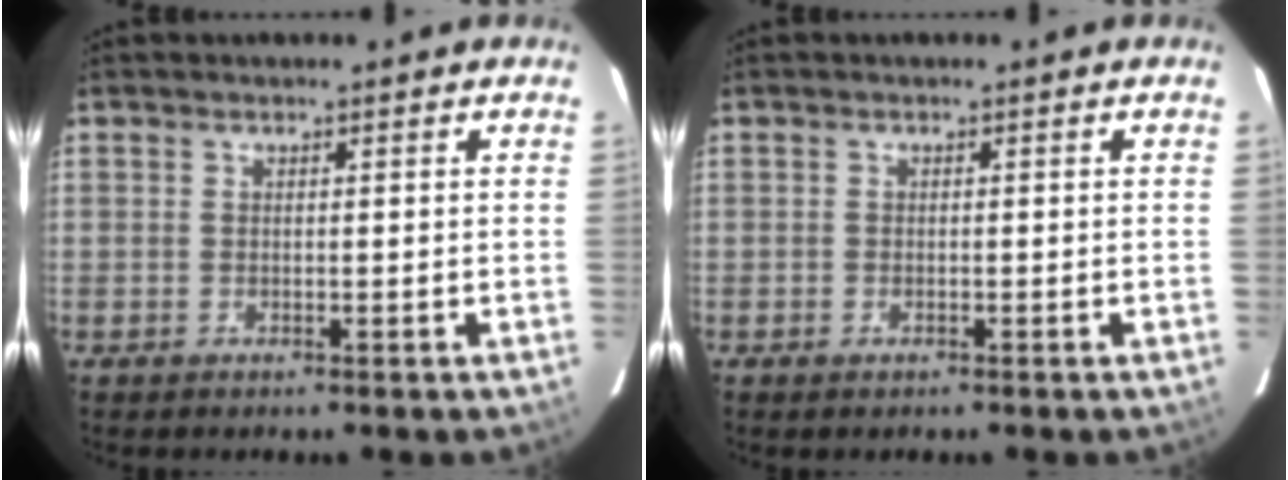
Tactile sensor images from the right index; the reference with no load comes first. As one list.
[{"total": 0.5, "force": [-0.4, -0.1, -0.4], "torque": [0.007, -0.005, -0.005]}]